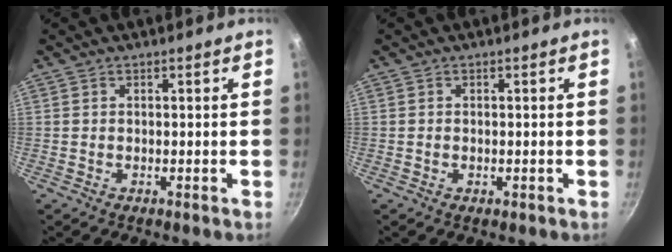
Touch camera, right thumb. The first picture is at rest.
{"total": 0.6, "force": [-0.2, 0.4, 0.4], "torque": [-0.004, 0.001, -0.003]}